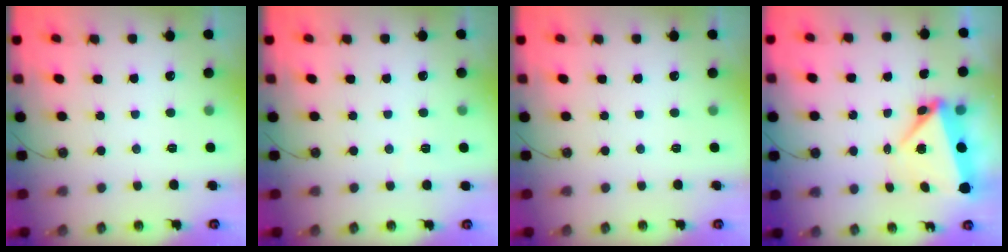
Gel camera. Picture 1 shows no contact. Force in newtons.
{"total": 2.3, "press": 1.3, "slide": 1.9}
{"total": 0.0}
{"total": 6.1, "press": 6.1, "slide": 0.1}